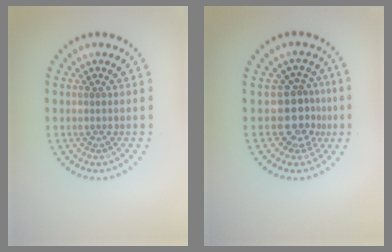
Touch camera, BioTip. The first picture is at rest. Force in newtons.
{"total": 3.5, "press": 2.6, "slide": 2.3}